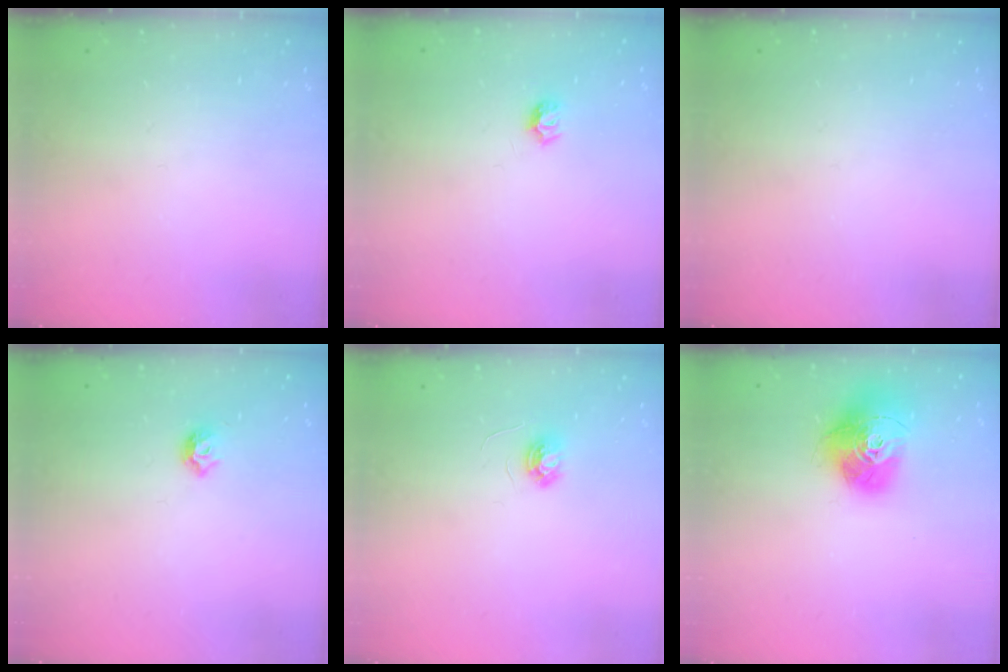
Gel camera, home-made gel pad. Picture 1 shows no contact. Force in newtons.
{"total": 5.5, "press": 5.4, "slide": 0.6}
{"total": 0.0}
{"total": 6.0, "press": 5.9, "slide": 1.0}
{"total": 4.0, "press": 4.0, "slide": 0.3}
{"total": 17.0, "press": 16.9, "slide": 1.5}